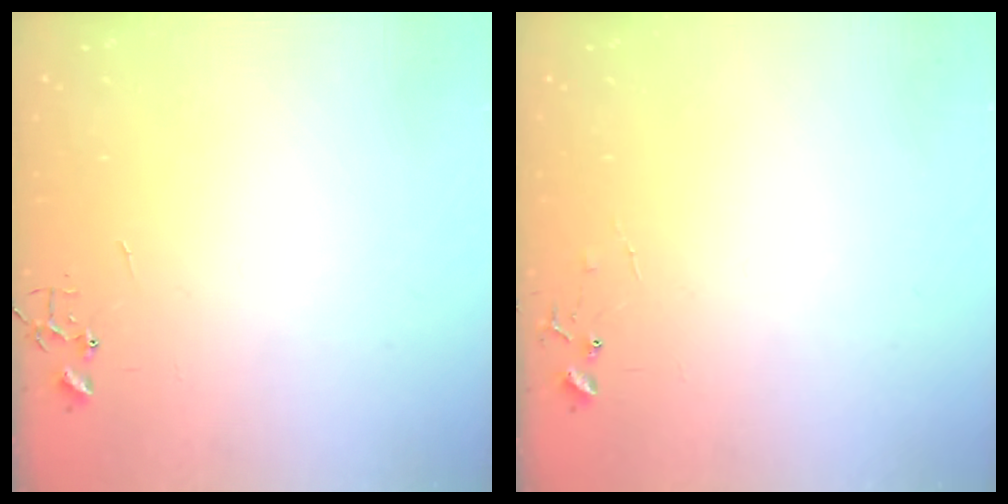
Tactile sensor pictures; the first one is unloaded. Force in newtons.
{"total": 6.9, "press": 6.9, "slide": 0.4}